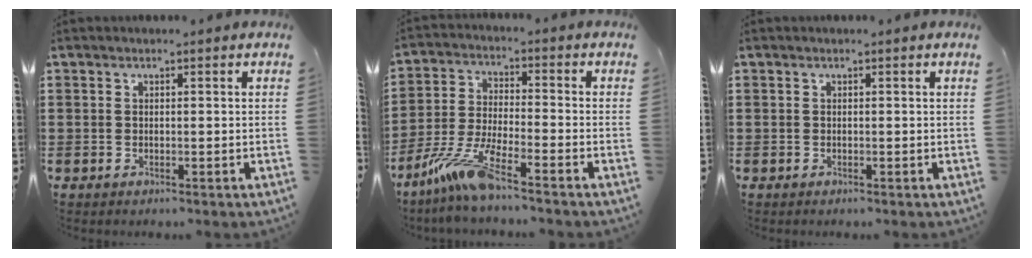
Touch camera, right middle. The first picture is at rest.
{"total": 9.2, "force": [-6.9, 0.4, 6.1], "torque": [-0.141, -0.020, -0.139]}
{"total": 0.0}